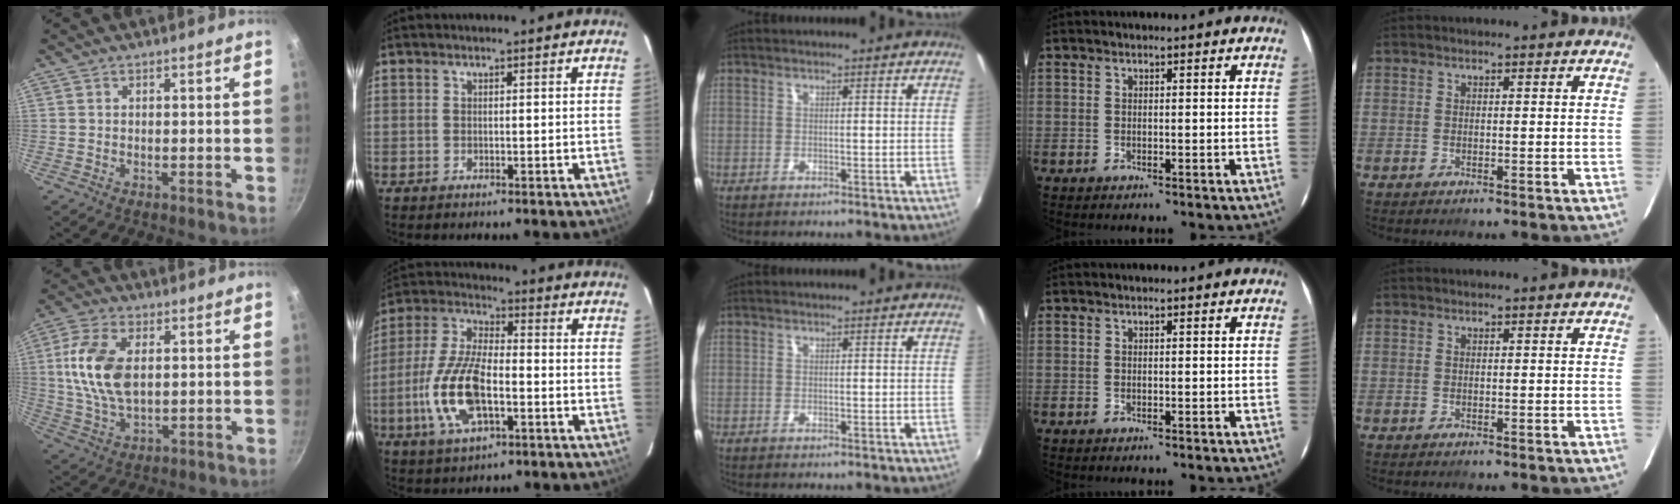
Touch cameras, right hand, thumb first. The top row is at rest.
{"thumb": {"total": 12.8, "force": [1.9, 7.3, 10.3], "torque": [-0.197, 0.001, 0.036]}, "index": {"total": 14.8, "force": [-4.2, 6.2, 12.8], "torque": [-0.279, -0.003, -0.080]}}